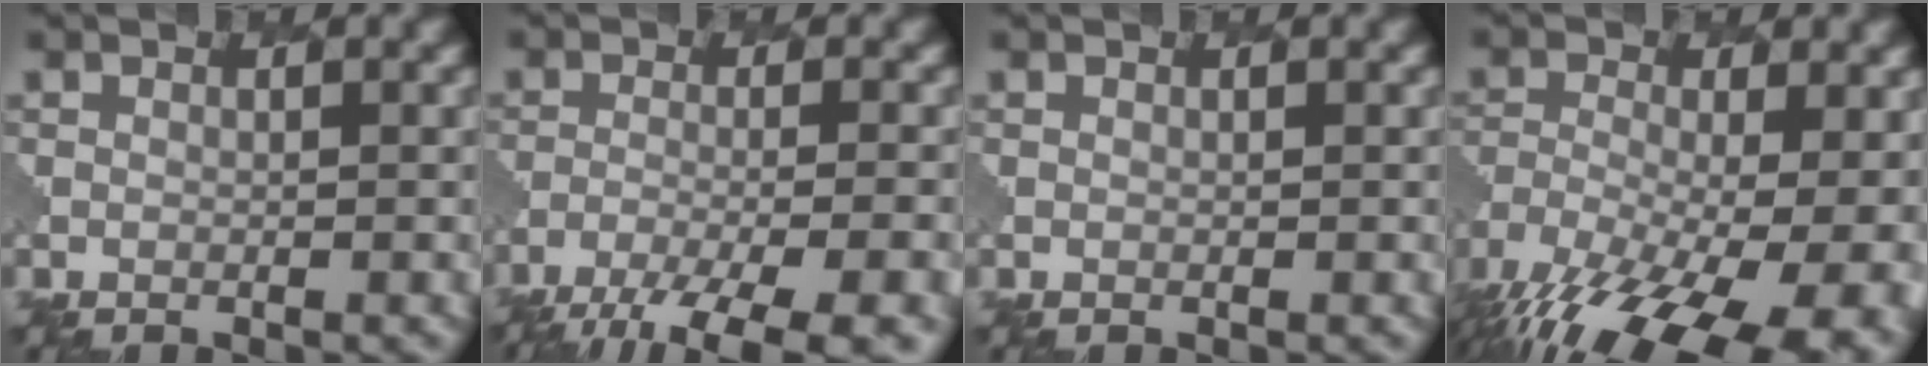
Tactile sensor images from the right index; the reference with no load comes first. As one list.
[{"total": 9.0, "force": [-7.0, 1.7, 5.4], "torque": [-0.107, -0.025, -0.102]}, {"total": 0.0}, {"total": 16.7, "force": [-10.3, 7.1, 11.0], "torque": [-0.207, -0.036, -0.134]}]